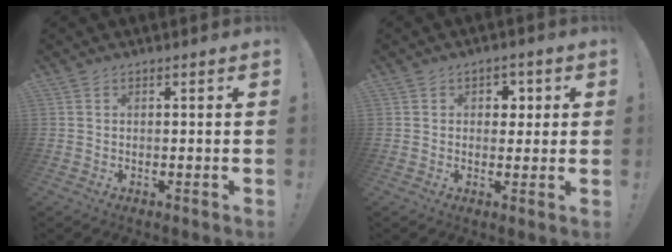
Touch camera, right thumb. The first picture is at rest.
{"total": 4.0, "force": [0.9, 3.6, 1.5], "torque": [-0.002, 0.000, 0.008]}